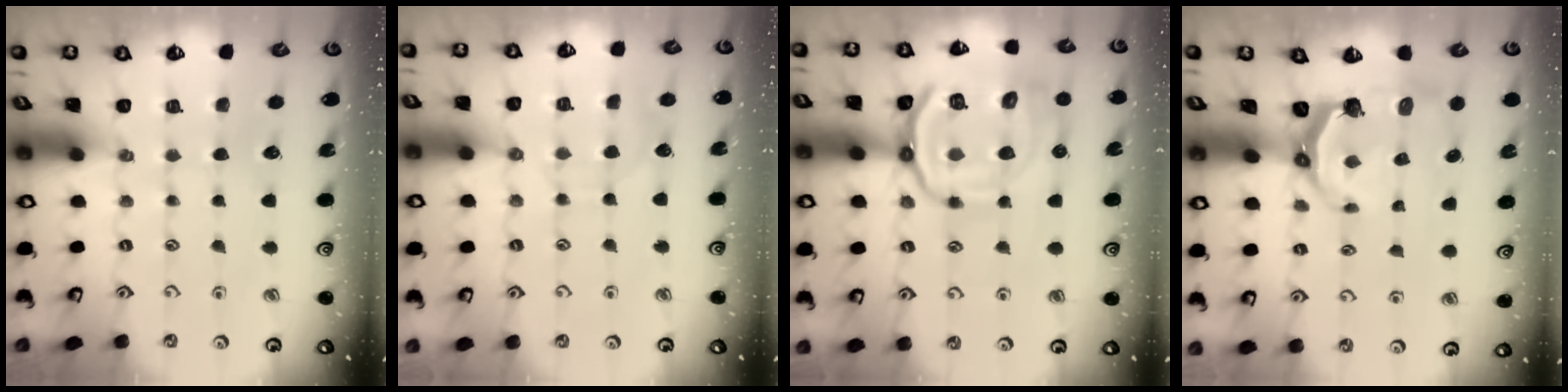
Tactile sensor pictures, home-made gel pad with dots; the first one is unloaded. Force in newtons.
{"total": 2.8, "press": 2.8, "slide": 0.4}
{"total": 20.5, "press": 20.4, "slide": 2.3}
{"total": 6.3, "press": 4.8, "slide": 4.1}